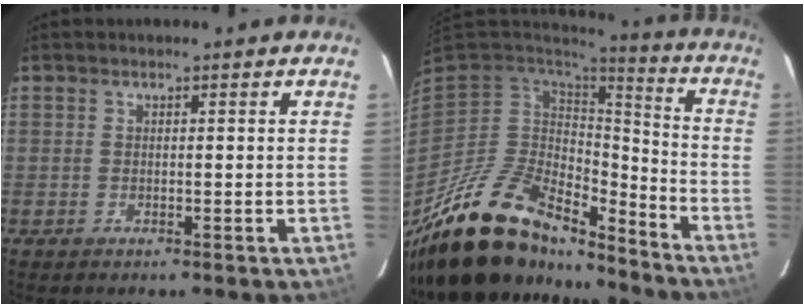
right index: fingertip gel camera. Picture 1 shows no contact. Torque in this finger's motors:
{"motor_torque": [1.01, -1.13, 0.65, 0.15]}